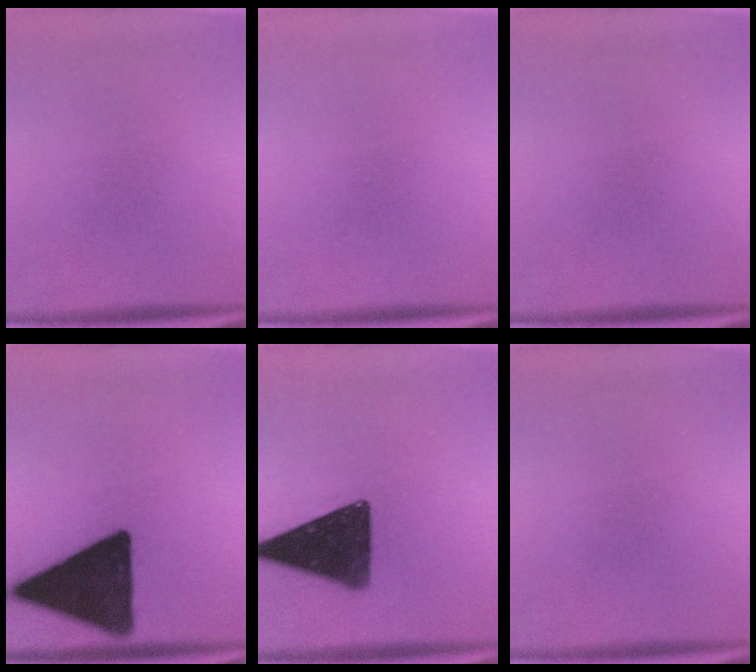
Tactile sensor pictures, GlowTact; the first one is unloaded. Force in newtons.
{"total": 0.0}
{"total": 0.0}
{"total": 17.3}
{"total": 15.1}
{"total": 0.0}